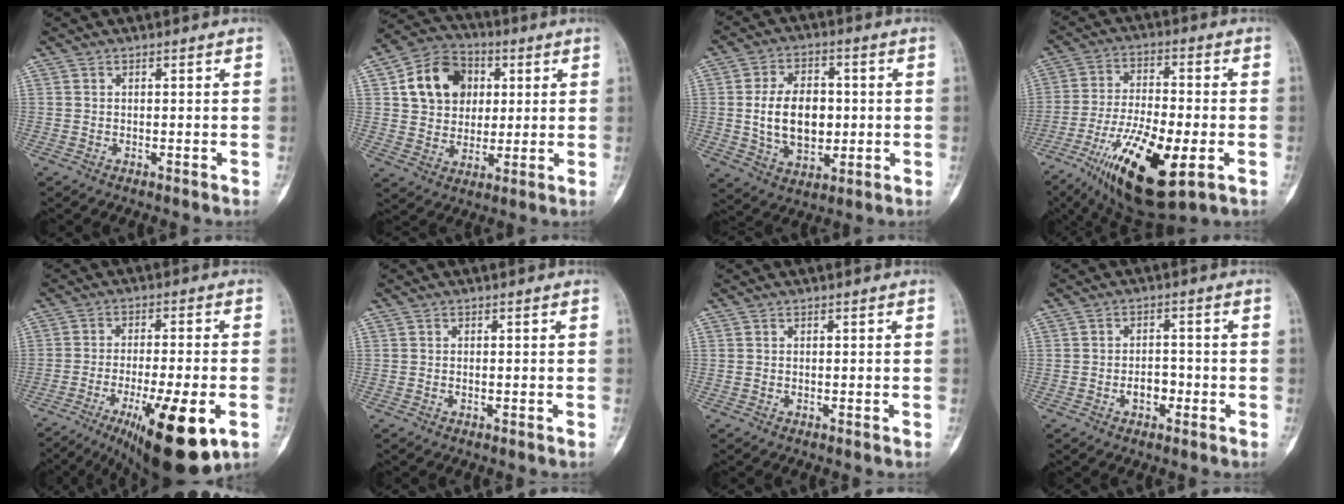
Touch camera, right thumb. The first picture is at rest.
{"total": 13.7, "force": [3.5, 11.1, 7.3], "torque": [-0.090, 0.002, 0.058]}
{"total": 12.7, "force": [0.0, 8.5, 9.4], "torque": [-0.135, 0.004, 0.008]}
{"total": 19.6, "force": [-7.6, 6.9, 16.7], "torque": [-0.310, 0.001, -0.122]}
{"total": 18.0, "force": [-7.7, 4.7, 15.6], "torque": [-0.215, 0.001, -0.108]}
{"total": 0.0}
{"total": 0.0}
{"total": 3.6, "force": [-1.4, 2.3, 2.3], "torque": [-0.020, 0.015, -0.024]}